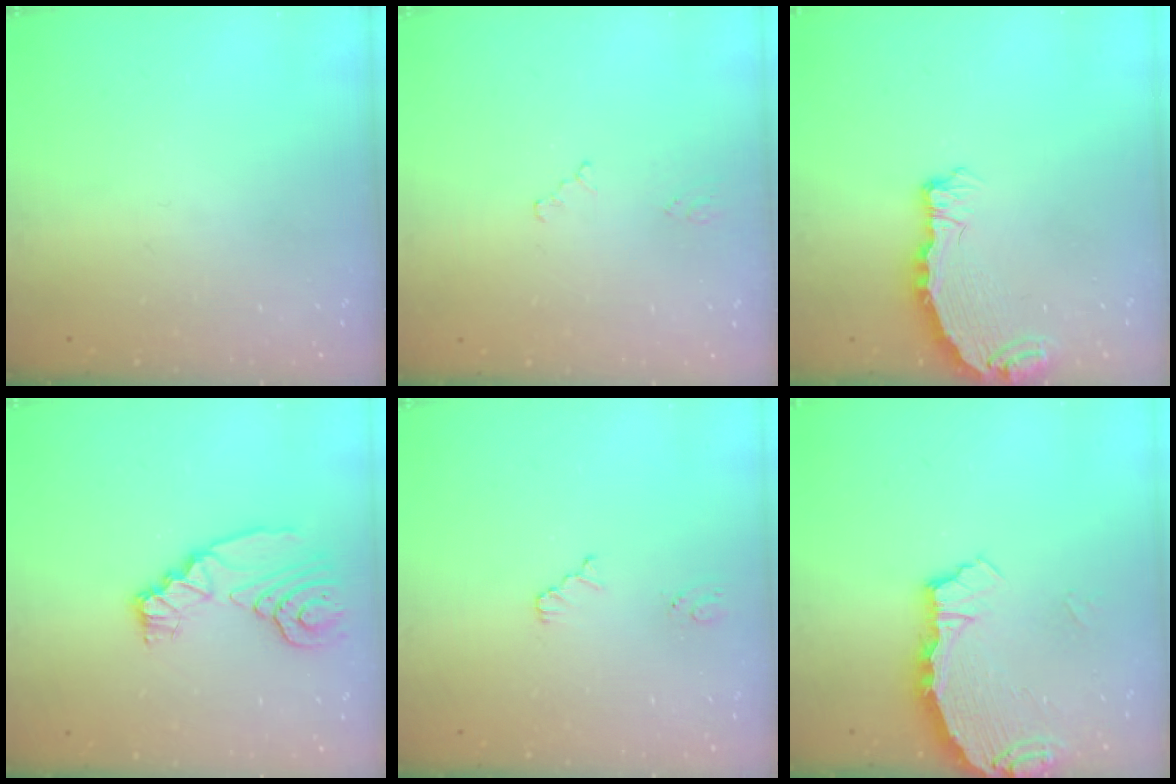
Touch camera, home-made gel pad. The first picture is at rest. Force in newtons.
{"total": 0.0}
{"total": 6.9, "press": 6.9, "slide": 0.6}
{"total": 9.3, "press": 9.3, "slide": 0.8}
{"total": 3.6, "press": 3.5, "slide": 0.5}
{"total": 3.7, "press": 3.6, "slide": 0.5}